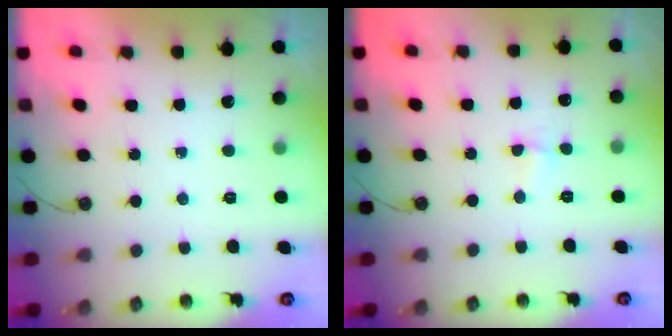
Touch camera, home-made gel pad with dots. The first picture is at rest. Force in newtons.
{"total": 2.0, "press": 1.9, "slide": 0.5}